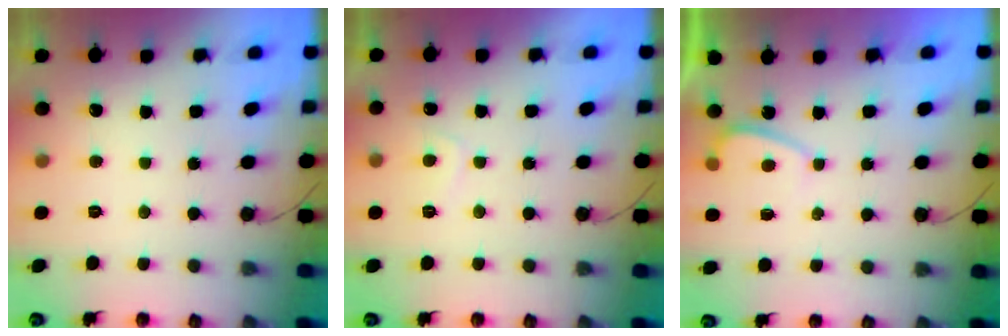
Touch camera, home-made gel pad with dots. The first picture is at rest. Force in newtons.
{"total": 2.3, "press": 2.2, "slide": 0.6}
{"total": 1.1, "press": 1.0, "slide": 0.5}